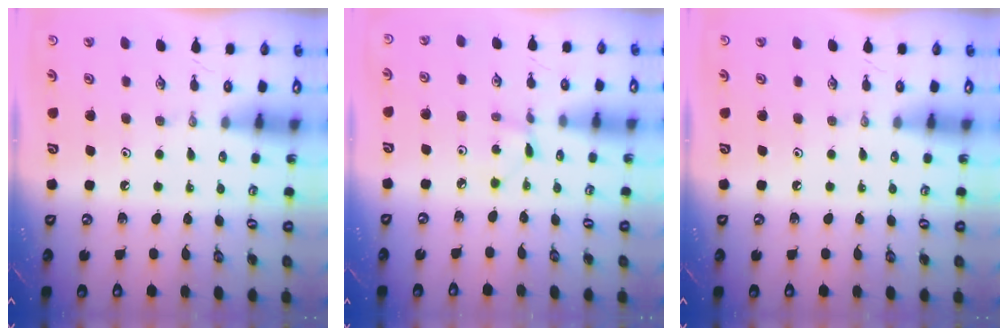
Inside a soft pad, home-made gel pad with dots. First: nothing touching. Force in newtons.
{"total": 0.7, "press": 0.7, "slide": 0.1}
{"total": 0.0}